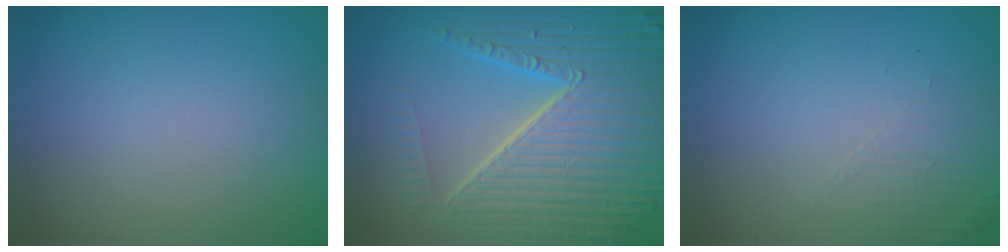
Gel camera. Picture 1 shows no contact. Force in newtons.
{"total": 10.1, "press": 6.3, "slide": 7.9}
{"total": 1.3, "press": 1.2, "slide": 0.4}